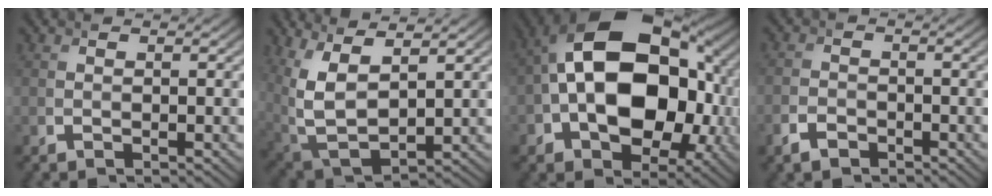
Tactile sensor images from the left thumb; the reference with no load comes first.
{"total": 11.3, "force": [4.0, 5.5, 9.0], "torque": [-0.237, -0.010, 0.089]}
{"total": 18.9, "force": [0.6, 12.7, 14.0], "torque": [-0.227, -0.015, 0.018]}
{"total": 2.8, "force": [-2.0, 1.6, 1.3], "torque": [-0.028, -0.002, -0.047]}